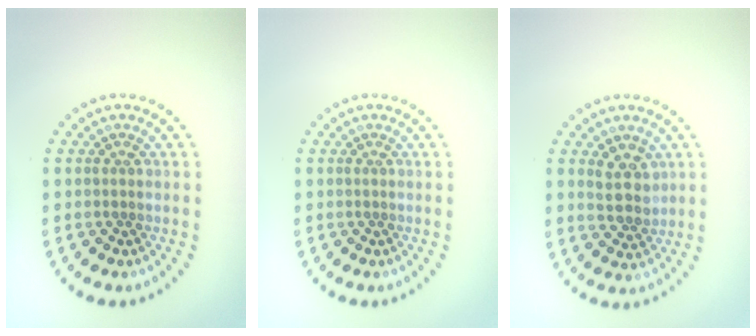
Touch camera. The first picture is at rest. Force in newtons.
{"total": 0.0}
{"total": 2.8, "press": 2.7, "slide": 0.8}